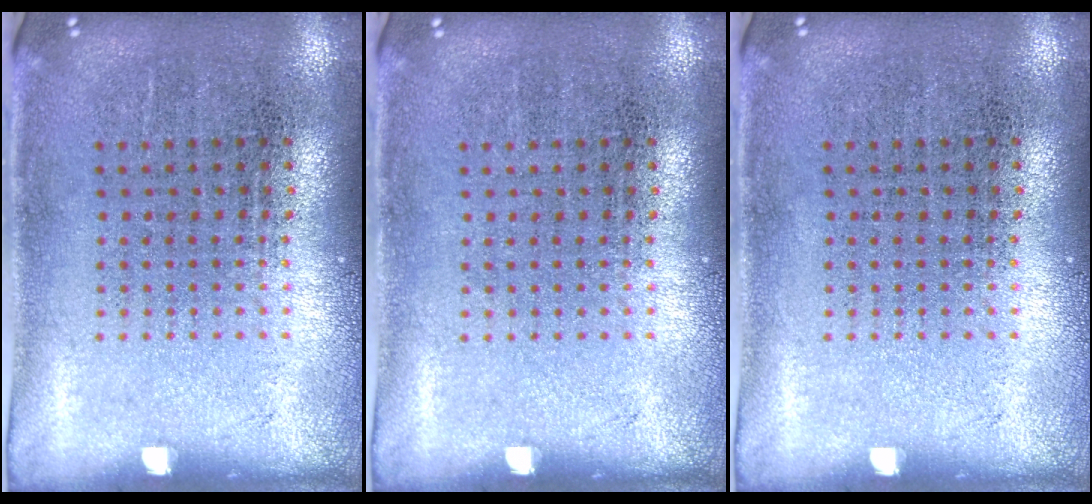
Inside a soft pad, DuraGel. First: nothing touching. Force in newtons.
{"total": 0.0}
{"total": 0.0}